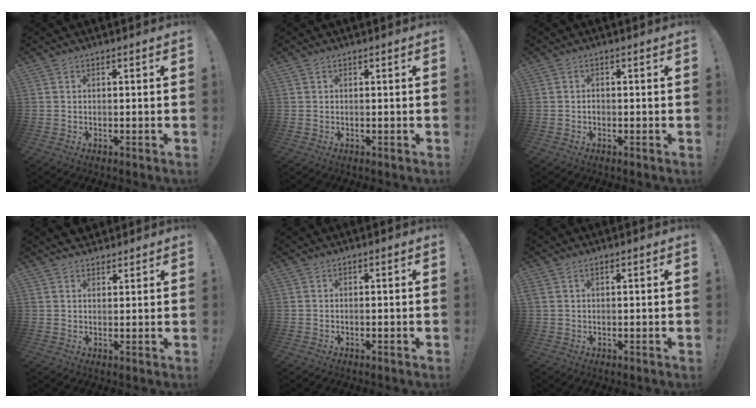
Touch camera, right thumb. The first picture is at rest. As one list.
[{"total": 0.0}, {"total": 0.8, "force": [-0.6, 0.6, 0.1], "torque": [-0.008, 0.006, -0.009]}, {"total": 1.9, "force": [1.5, 1.1, 0.0], "torque": [0.003, -0.007, 0.029]}, {"total": 0.0}, {"total": 1.7, "force": [0.9, 1.0, 0.9], "torque": [-0.024, 0.005, 0.019]}]